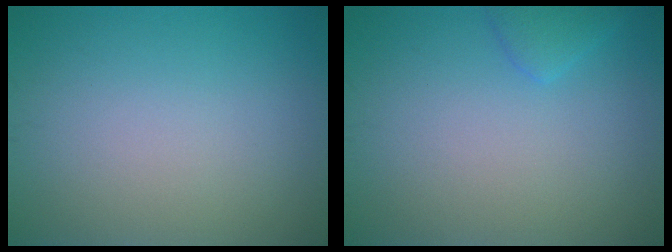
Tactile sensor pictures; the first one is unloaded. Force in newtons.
{"total": 1.4, "press": 1.4, "slide": 0.1}